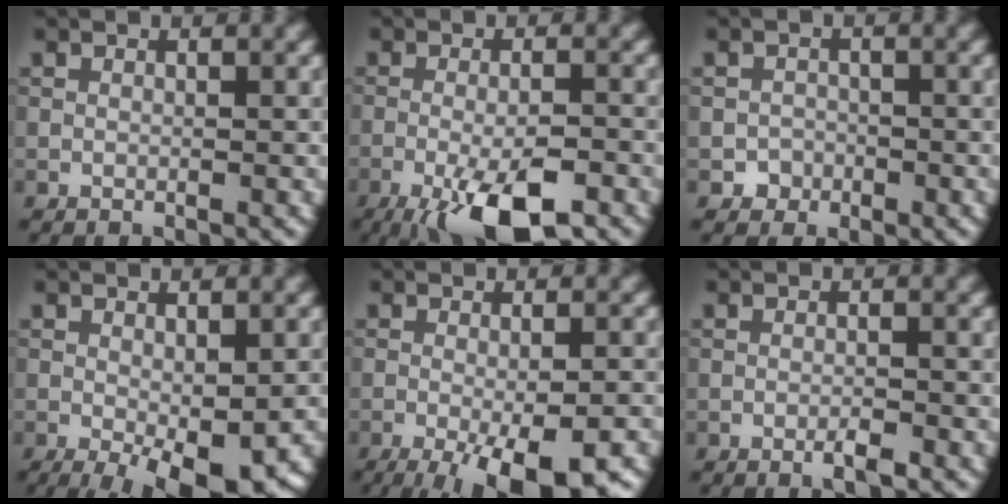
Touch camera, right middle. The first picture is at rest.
{"total": 8.7, "force": [-4.9, 2.5, 6.8], "torque": [-0.115, -0.011, -0.083]}
{"total": 1.5, "force": [-0.7, 1.3, 0.0], "torque": [0.013, 0.003, -0.014]}
{"total": 6.0, "force": [-2.0, 1.8, 5.4], "torque": [-0.080, -0.016, -0.025]}
{"total": 8.7, "force": [-4.6, 2.1, 7.1], "torque": [-0.110, -0.014, -0.070]}
{"total": 1.2, "force": [-0.7, 0.1, 1.0], "torque": [-0.016, -0.002, -0.015]}